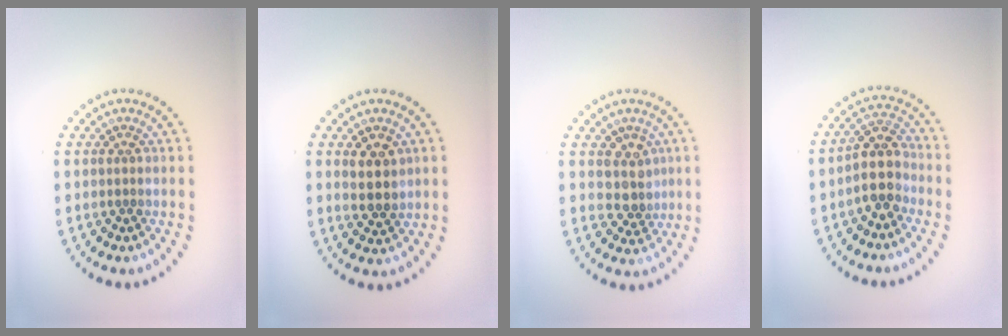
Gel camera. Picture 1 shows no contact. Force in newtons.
{"total": 2.8, "press": 2.7, "slide": 0.9}
{"total": 2.5, "press": 2.1, "slide": 1.5}
{"total": 3.3, "press": 2.9, "slide": 1.7}